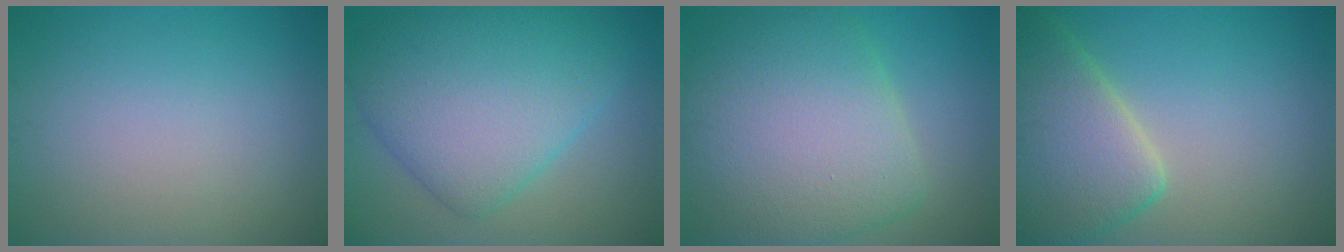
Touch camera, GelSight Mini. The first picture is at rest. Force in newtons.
{"total": 9.5, "press": 9.5, "slide": 0.1}
{"total": 10.6, "press": 10.5, "slide": 0.6}
{"total": 8.1, "press": 8.1, "slide": 0.5}